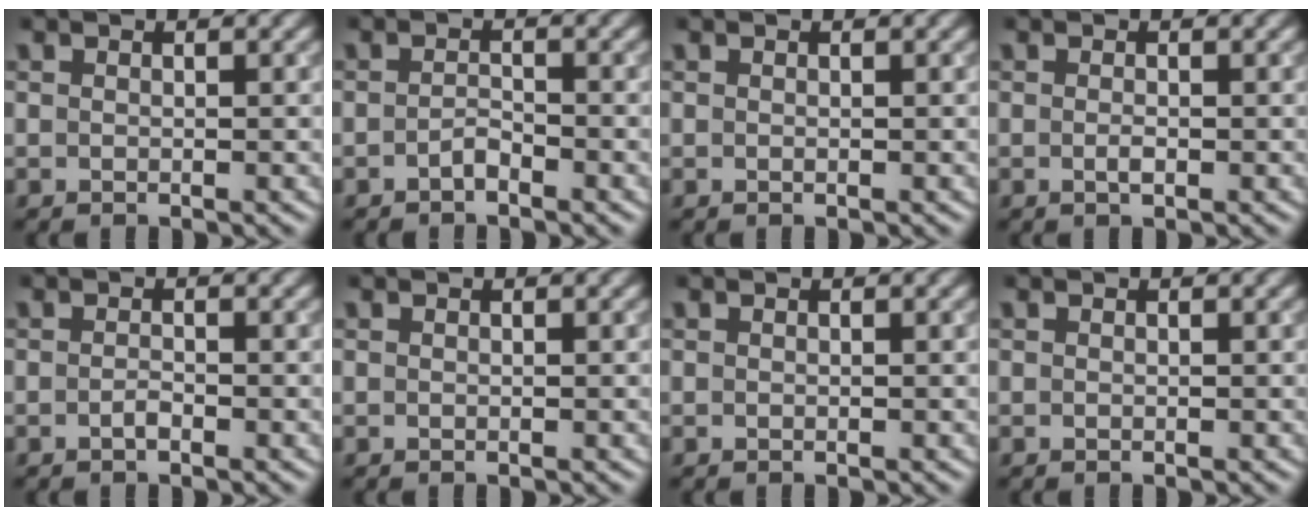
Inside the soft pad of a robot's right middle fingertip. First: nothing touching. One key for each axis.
{"total": 1.0, "fx": -0.8, "fy": 0.3, "fz": 0.6, "tx": -0.014, "ty": 0.004, "tz": -0.016}
{"total": 0.0}
{"total": 0.8, "fx": -0.2, "fy": 0.2, "fz": 0.7, "tx": -0.016, "ty": -0.002, "tz": -0.004}
{"total": 0.8, "fx": -0.5, "fy": 0.2, "fz": 0.6, "tx": -0.013, "ty": 0.001, "tz": -0.009}
{"total": 0.0}
{"total": 0.0}
{"total": 0.0}